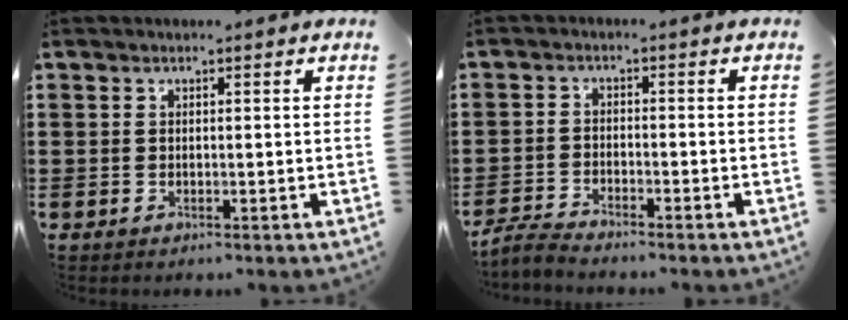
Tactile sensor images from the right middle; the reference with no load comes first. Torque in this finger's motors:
{"motor_torque": [0.62, -0.51, 0.00, 0.00]}